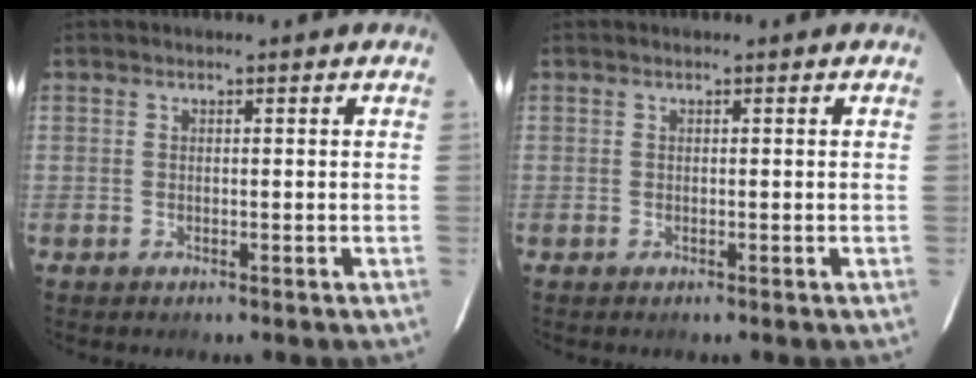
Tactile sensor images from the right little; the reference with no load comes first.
{"total": 0.0}